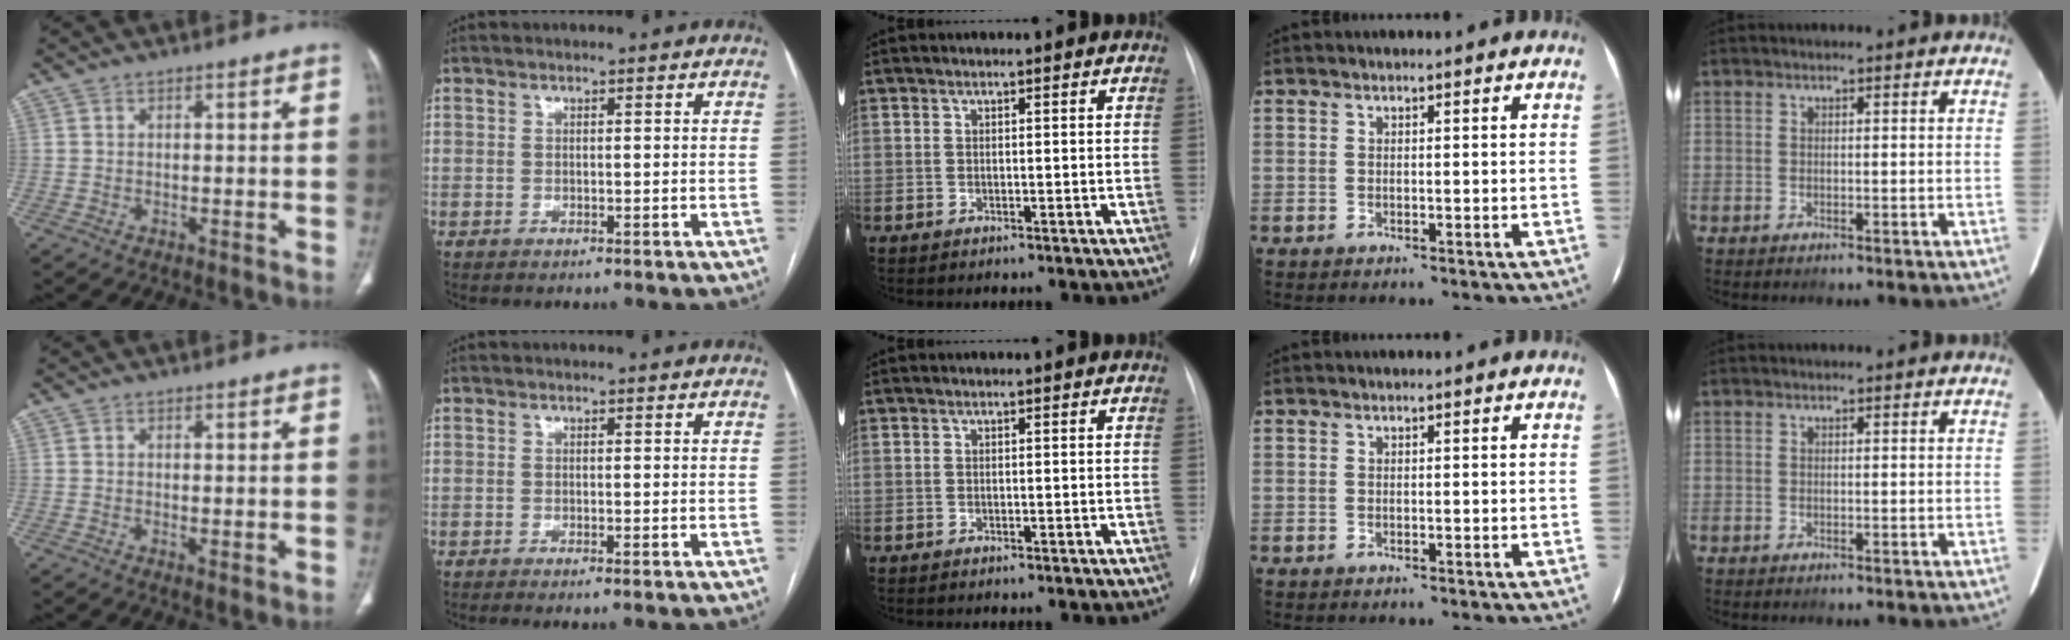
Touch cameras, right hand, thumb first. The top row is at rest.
{"thumb": {"total": 1.4, "force": [-0.1, 0.5, 1.3], "torque": [-0.028, -0.008, -0.001]}, "index": {"total": 1.1, "force": [-0.8, -0.1, 0.8], "torque": [-0.014, -0.001, -0.012]}}